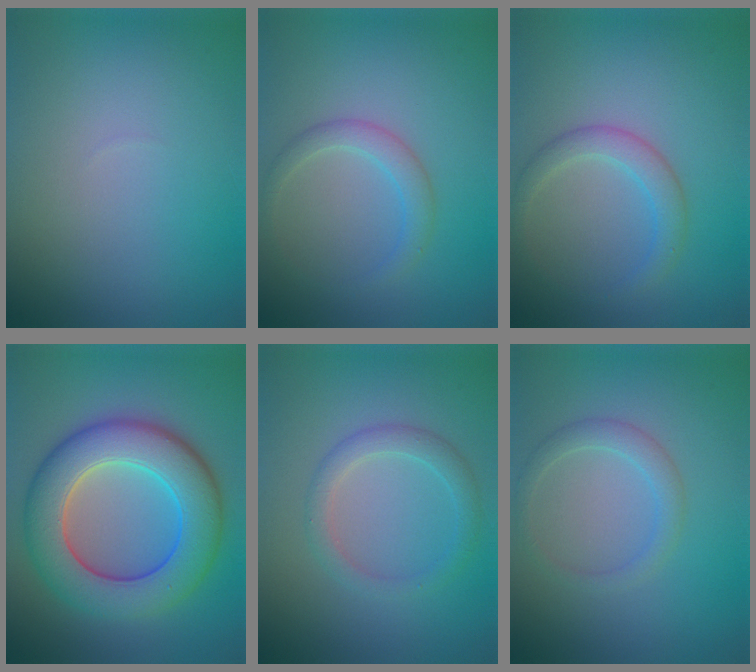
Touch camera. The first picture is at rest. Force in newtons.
{"total": 2.2, "press": 2.2, "slide": 0.1}
{"total": 2.5, "press": 2.5, "slide": 0.1}
{"total": 10.1, "press": 10.0, "slide": 0.4}
{"total": 2.4, "press": 2.4, "slide": 0.1}
{"total": 2.0, "press": 2.0, "slide": 0.1}